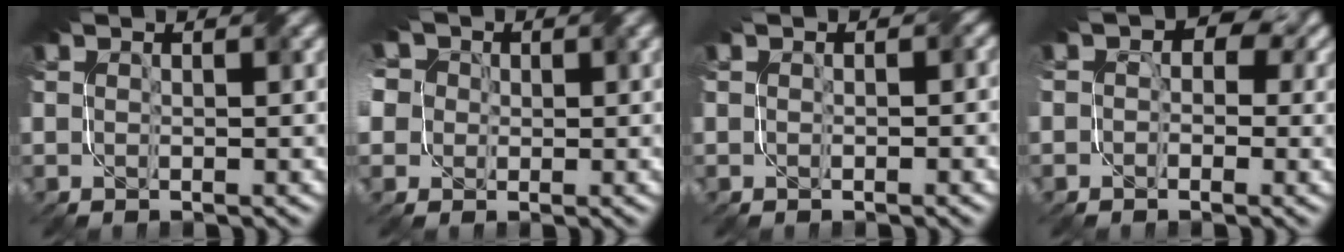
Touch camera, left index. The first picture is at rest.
{"total": 7.9, "force": [1.2, 6.9, 3.6], "torque": [-0.083, 0.033, -0.030]}
{"total": 1.6, "force": [-0.1, 1.2, 1.0], "torque": [-0.002, -0.004, -0.002]}
{"total": 4.8, "force": [0.5, 3.8, 2.9], "torque": [-0.007, 0.011, -0.009]}